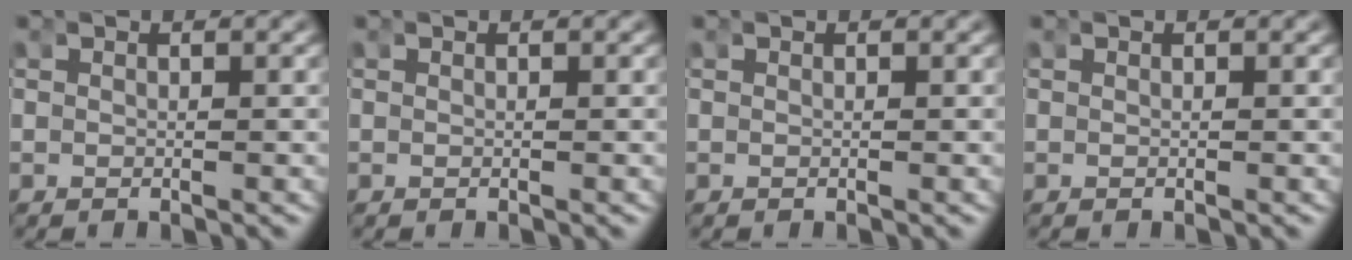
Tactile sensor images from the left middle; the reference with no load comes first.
{"total": 0.0}
{"total": 0.0}
{"total": 0.0}